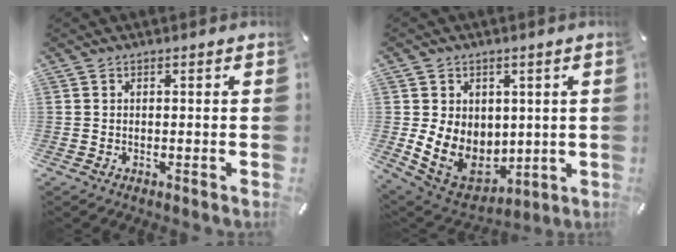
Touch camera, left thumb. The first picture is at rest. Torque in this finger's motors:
{"motor_torque": [2.18, 2.17, 0.25, -0.07, 0.50]}